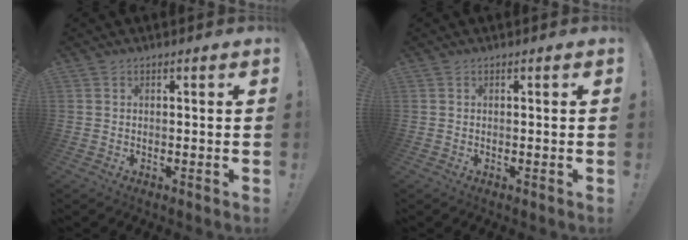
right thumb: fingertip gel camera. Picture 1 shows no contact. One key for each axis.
{"total": 0.0}